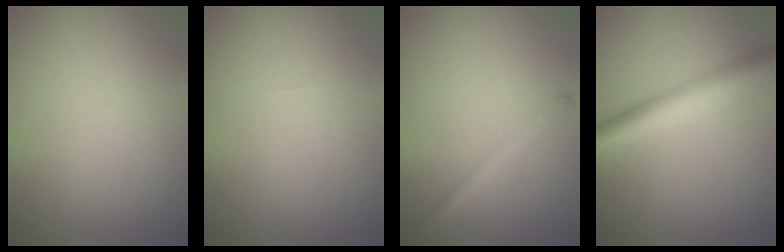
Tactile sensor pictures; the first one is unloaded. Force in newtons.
{"total": 0.0}
{"total": 1.6, "press": 1.6, "slide": 0.0}
{"total": 4.2, "press": 4.2, "slide": 0.1}